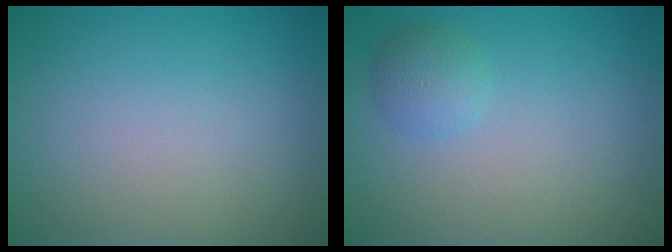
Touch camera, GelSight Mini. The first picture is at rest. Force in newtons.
{"total": 1.8, "press": 1.8, "slide": 0.1}